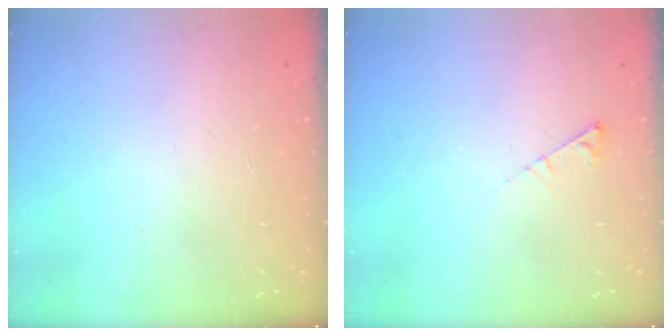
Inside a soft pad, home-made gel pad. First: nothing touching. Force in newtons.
{"total": 3.1, "press": 3.0, "slide": 0.4}